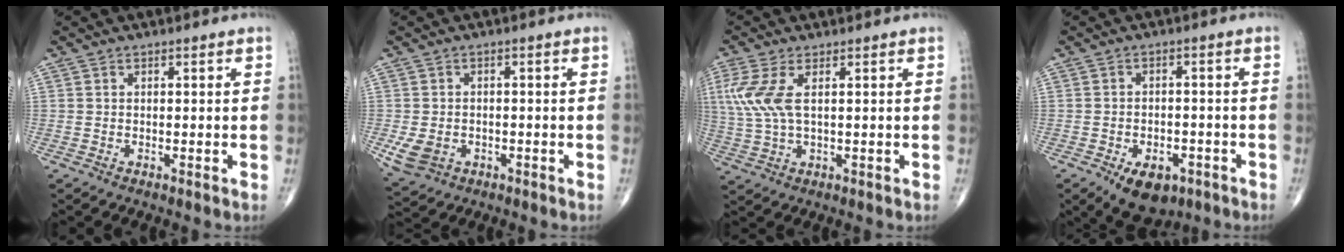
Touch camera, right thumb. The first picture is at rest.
{"total": 5.5, "force": [-1.6, 4.2, 3.1], "torque": [-0.060, 0.002, -0.017]}
{"total": 7.8, "force": [2.1, 3.2, 6.8], "torque": [-0.182, 0.001, 0.047]}
{"total": 8.8, "force": [-4.7, 5.3, 5.2], "torque": [-0.059, 0.015, -0.061]}